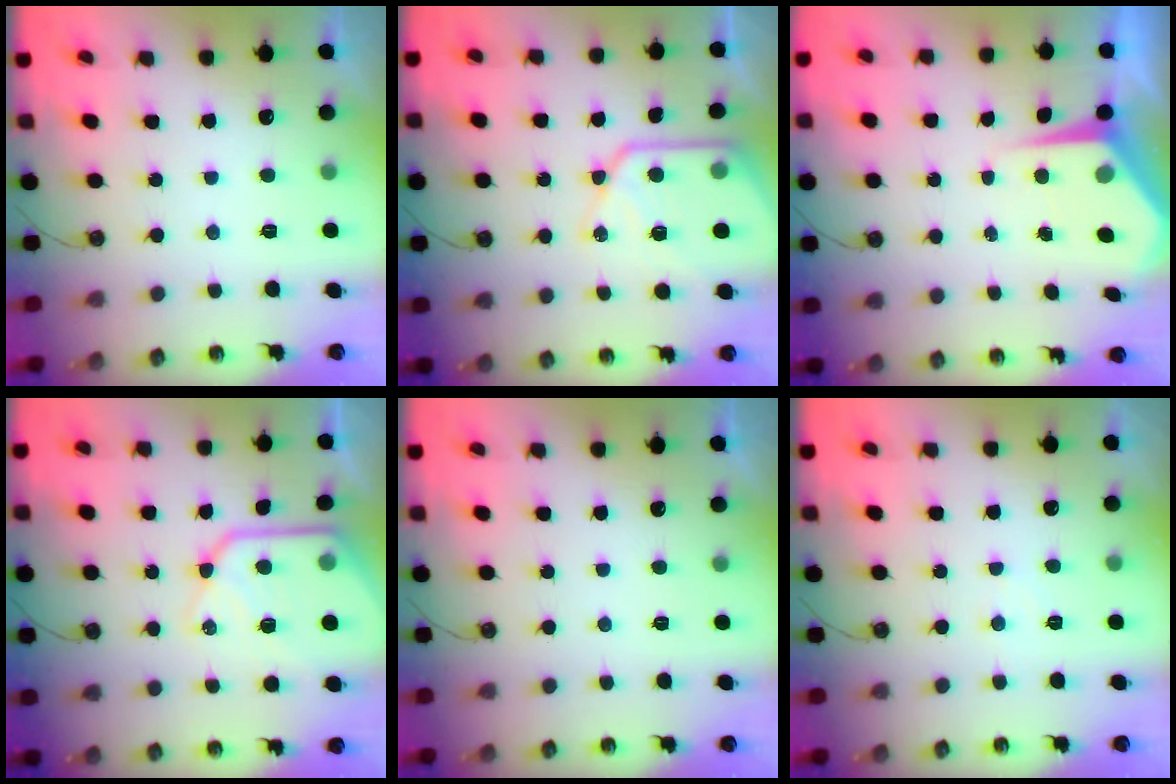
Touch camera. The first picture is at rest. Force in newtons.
{"total": 13.9, "press": 13.8, "slide": 1.4}
{"total": 5.3, "press": 5.3, "slide": 0.1}
{"total": 17.2, "press": 17.1, "slide": 1.9}
{"total": 0.0}
{"total": 3.6, "press": 3.6, "slide": 0.5}